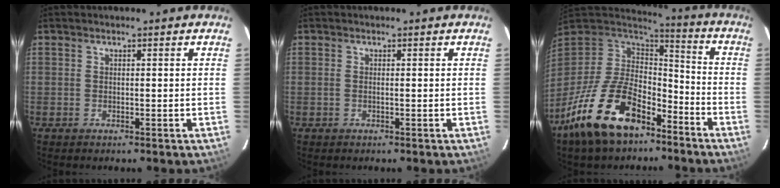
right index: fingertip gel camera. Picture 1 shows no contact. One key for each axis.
{"total": 0.6, "fx": -0.1, "fy": 0.0, "fz": 0.6, "tx": -0.012, "ty": 0.001, "tz": -0.004}
{"total": 21.0, "fx": -12.7, "fy": 10.7, "fz": 12.9, "tx": -0.260, "ty": -0.010, "tz": -0.218}